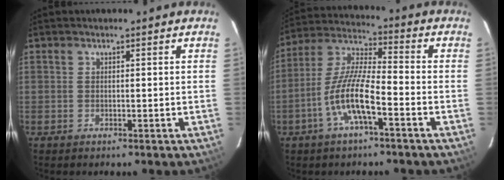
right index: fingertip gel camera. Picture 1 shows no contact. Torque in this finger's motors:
{"motor_torque": [1.50, -0.64, 0.91, 0.21]}